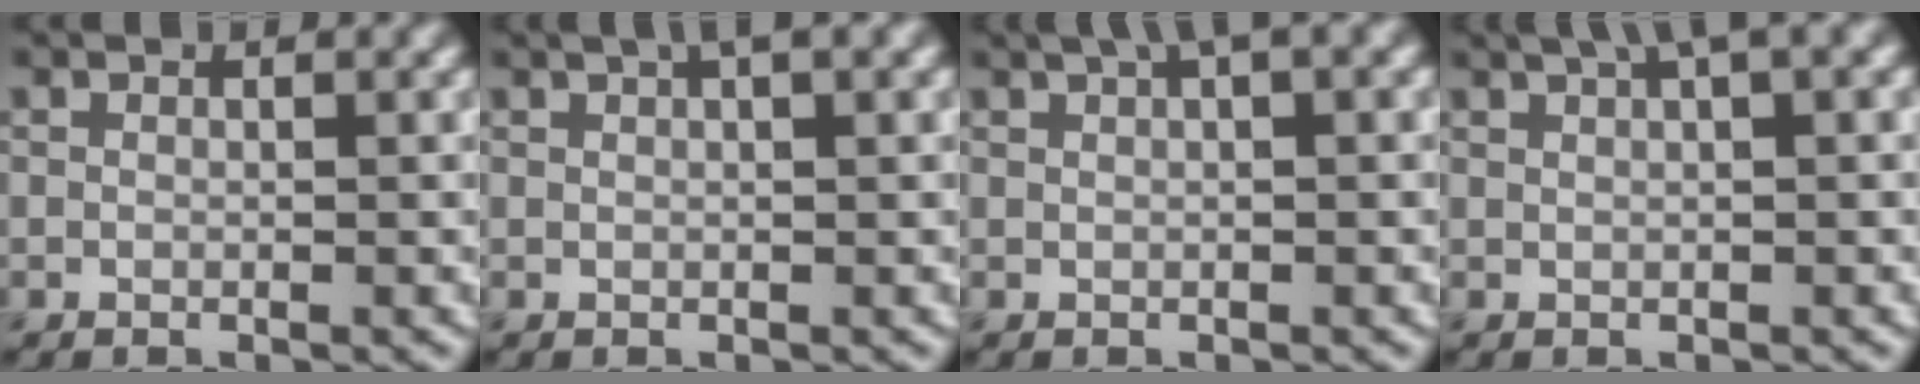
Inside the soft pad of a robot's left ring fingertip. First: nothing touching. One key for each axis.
{"total": 3.1, "fx": 1.8, "fy": 0.7, "fz": 2.3, "tx": -0.025, "ty": 0.002, "tz": 0.023}
{"total": 3.4, "fx": 2.0, "fy": 0.7, "fz": 2.6, "tx": -0.036, "ty": 0.014, "tz": 0.031}
{"total": 3.7, "fx": 2.3, "fy": 0.6, "fz": 2.8, "tx": -0.037, "ty": 0.015, "tz": 0.036}